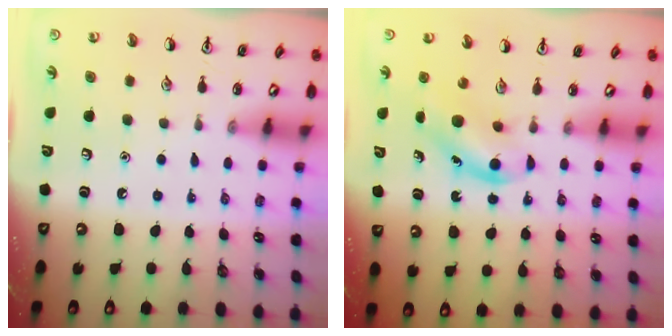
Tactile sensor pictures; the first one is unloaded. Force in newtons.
{"total": 4.5, "press": 4.4, "slide": 1.1}